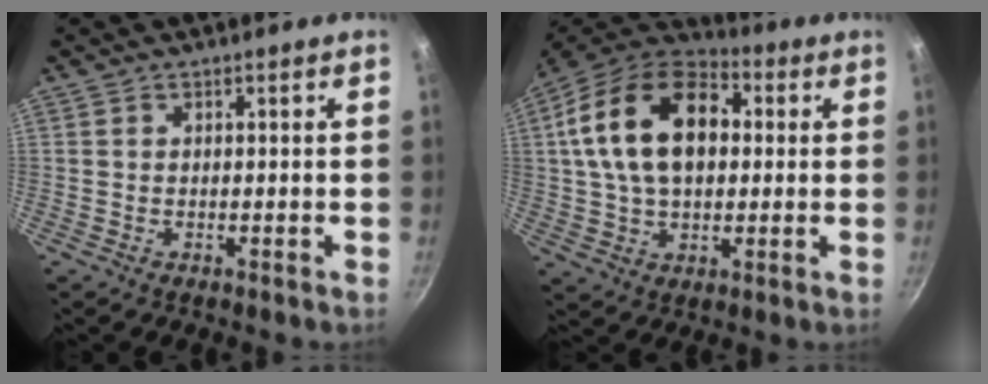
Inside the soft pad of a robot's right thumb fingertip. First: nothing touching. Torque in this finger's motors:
{"motor_torque": [-0.16, 2.19, 1.14, 0.20, 0.43]}